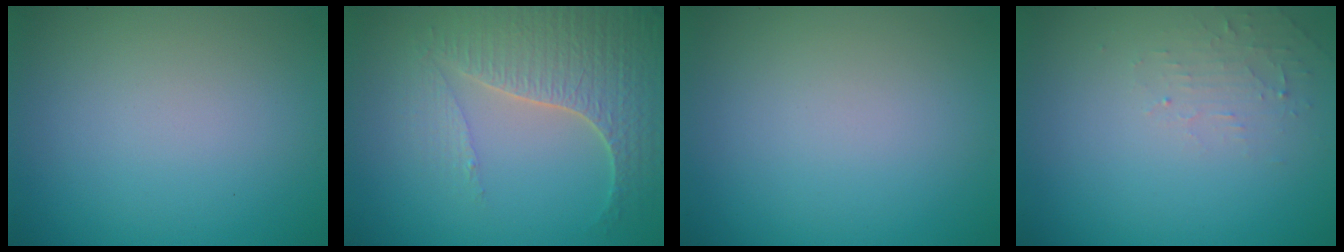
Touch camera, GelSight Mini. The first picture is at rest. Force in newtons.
{"total": 5.1, "press": 4.4, "slide": 2.6}
{"total": 0.0}
{"total": 1.6, "press": 1.5, "slide": 0.3}